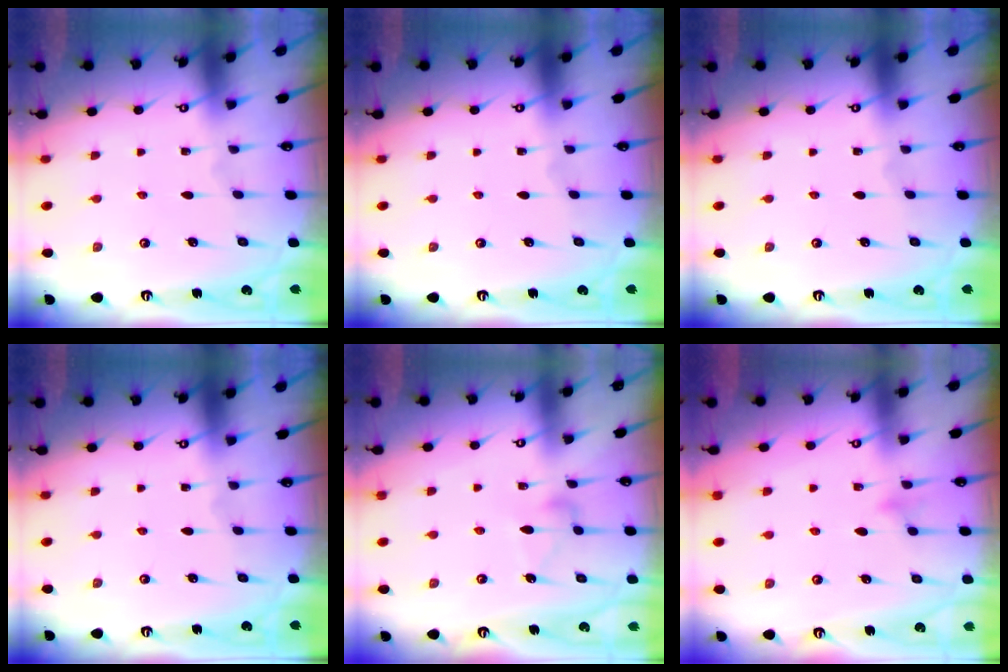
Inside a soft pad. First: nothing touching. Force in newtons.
{"total": 0.0}
{"total": 0.0}
{"total": 0.0}
{"total": 6.7, "press": 6.7, "slide": 0.4}
{"total": 7.5, "press": 7.5, "slide": 0.6}